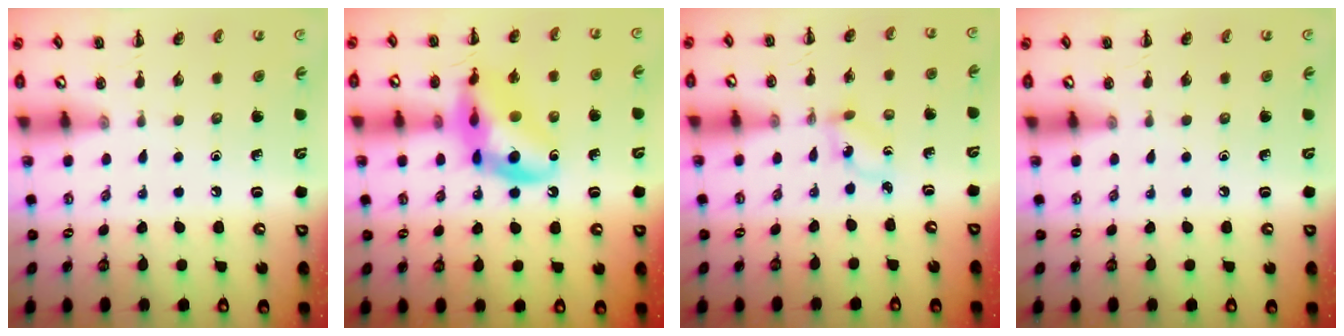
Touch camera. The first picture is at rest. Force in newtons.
{"total": 14.9, "press": 14.6, "slide": 3.1}
{"total": 0.9, "press": 0.8, "slide": 0.5}
{"total": 0.0}